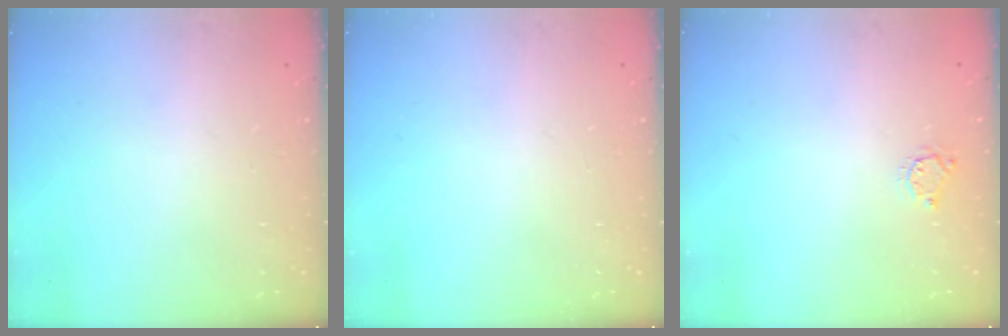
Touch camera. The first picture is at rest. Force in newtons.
{"total": 0.0}
{"total": 3.3, "press": 3.3, "slide": 0.3}